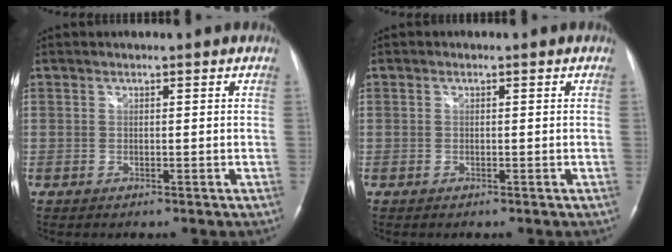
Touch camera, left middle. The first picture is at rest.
{"total": 0.0}